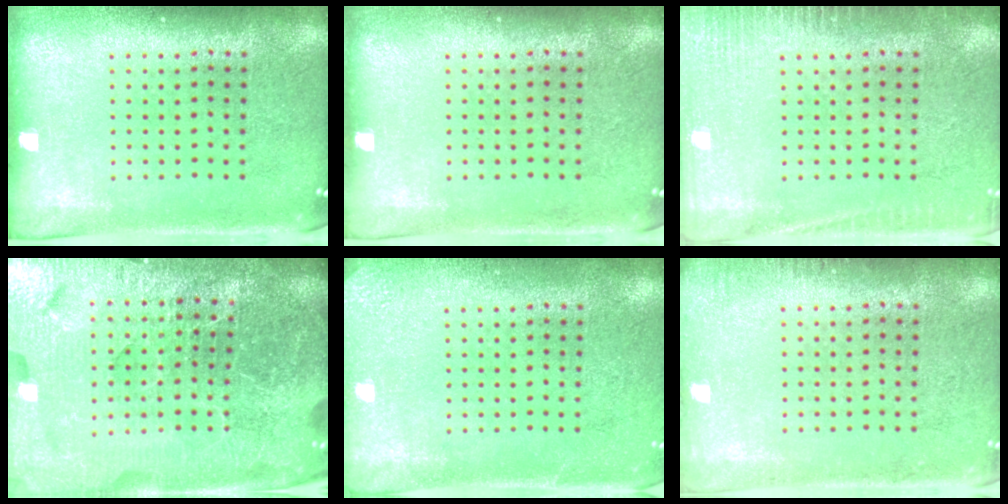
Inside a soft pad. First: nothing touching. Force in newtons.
{"total": 0.0}
{"total": 2.7, "press": 2.7, "slide": 0.5}
{"total": 6.5, "press": 5.8, "slide": 3.0}
{"total": 2.4, "press": 2.4, "slide": 0.3}
{"total": 1.2, "press": 1.1, "slide": 0.2}